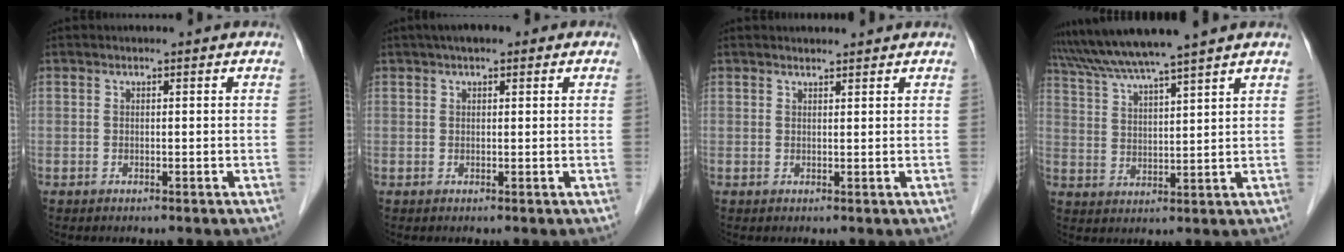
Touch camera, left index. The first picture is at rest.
{"total": 4.3, "force": [2.8, 1.7, 2.8], "torque": [-0.042, 0.027, 0.037]}
{"total": 2.3, "force": [2.2, 0.3, 0.3], "torque": [-0.011, 0.013, 0.031]}
{"total": 10.7, "force": [9.3, -1.6, 5.0], "torque": [-0.092, 0.016, 0.162]}